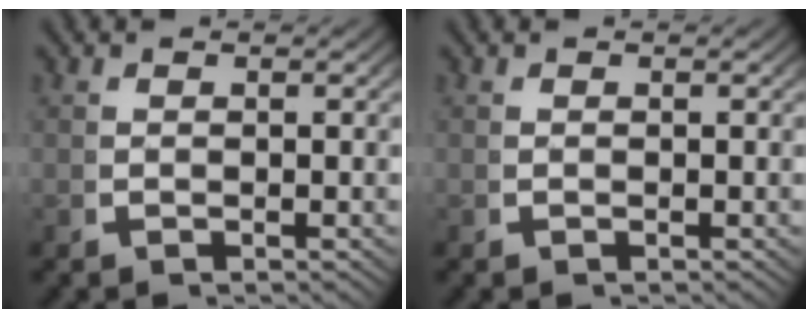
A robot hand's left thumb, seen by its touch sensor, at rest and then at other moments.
{"total": 0.0}